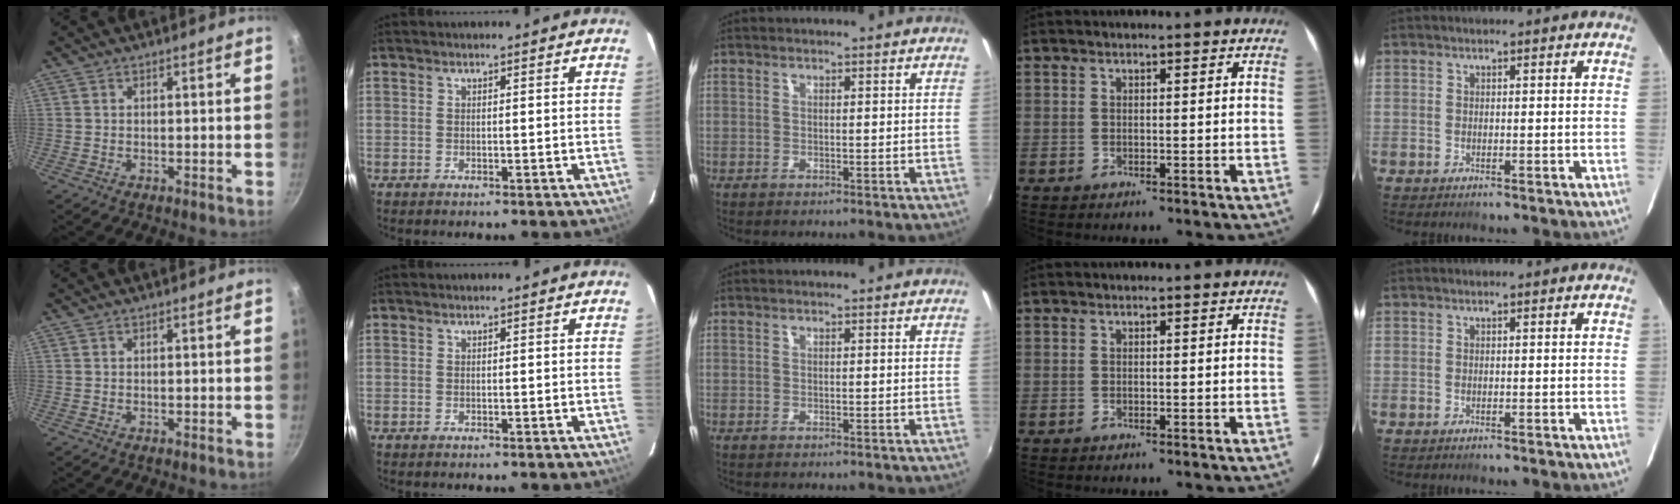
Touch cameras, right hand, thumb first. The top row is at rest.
{}